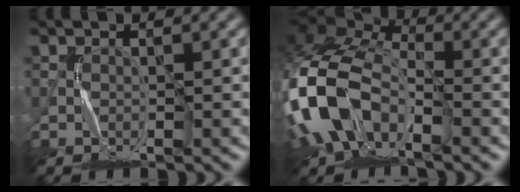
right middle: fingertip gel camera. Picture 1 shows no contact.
{"total": 13.8, "force": [-3.7, 8.7, 10.1], "torque": [-0.240, -0.005, -0.077]}